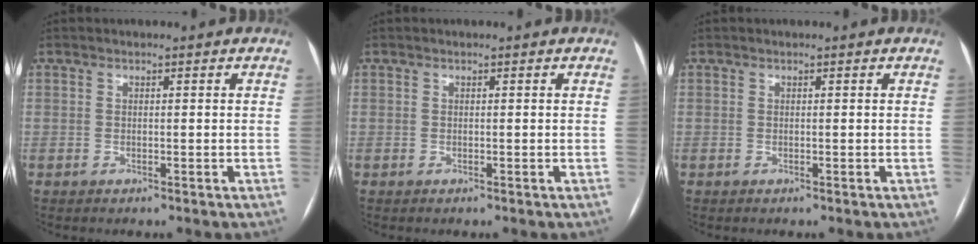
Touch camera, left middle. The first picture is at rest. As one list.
[{"total": 0.0}, {"total": 0.0}]